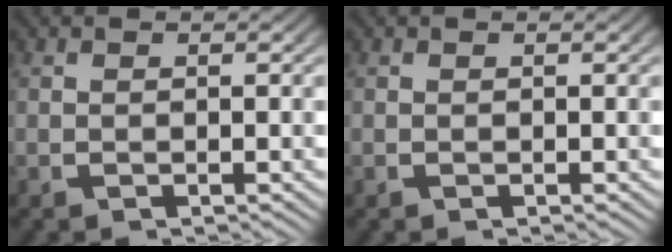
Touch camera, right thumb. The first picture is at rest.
{"total": 0.0}